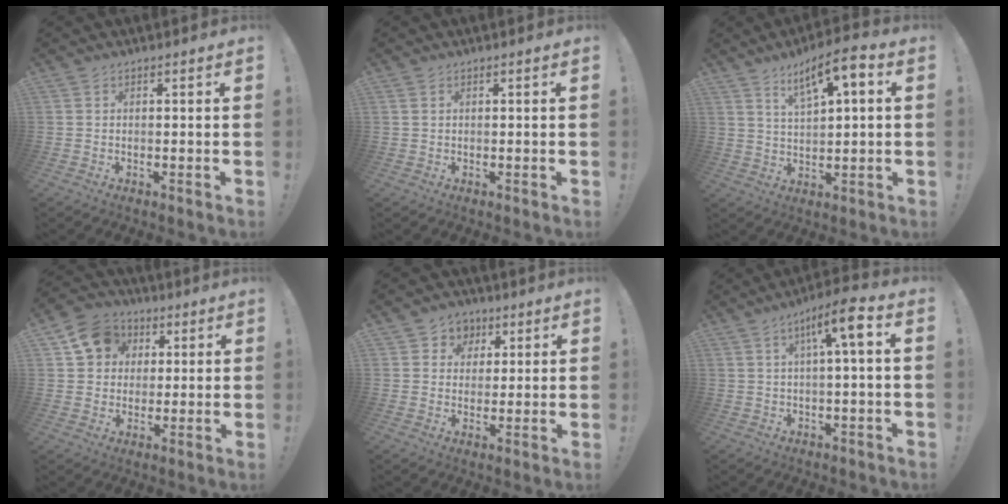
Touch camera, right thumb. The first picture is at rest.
{"total": 0.7, "force": [0.4, 0.4, 0.3], "torque": [-0.001, -0.001, 0.007]}
{"total": 9.0, "force": [4.3, 2.3, 7.6], "torque": [-0.124, -0.017, 0.071]}
{"total": 11.5, "force": [3.8, 10.0, 4.4], "torque": [-0.059, -0.006, 0.078]}
{"total": 6.1, "force": [1.5, 5.9, 1.0], "torque": [-0.007, -0.010, 0.030]}
{"total": 8.7, "force": [2.1, 1.0, 8.4], "torque": [-0.125, -0.012, 0.027]}